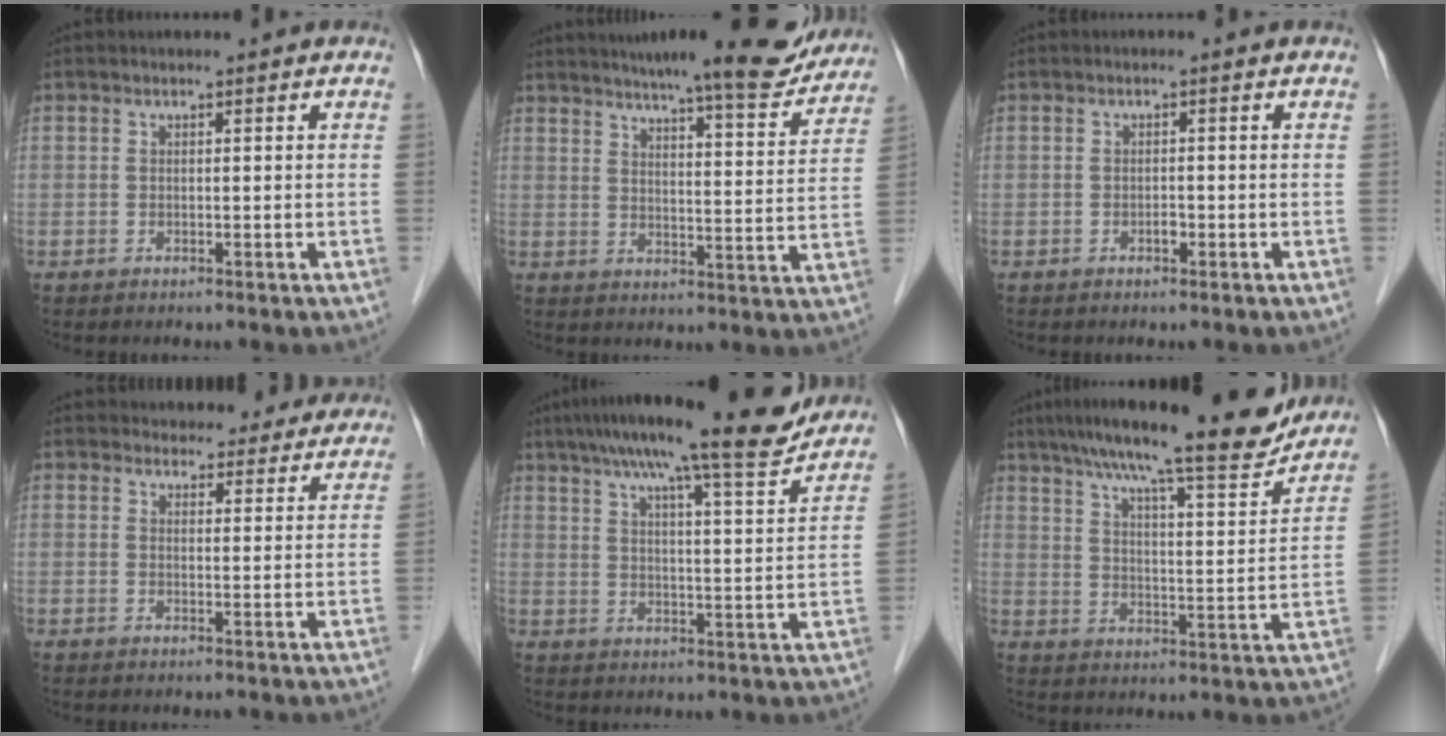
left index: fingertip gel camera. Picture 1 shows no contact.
{"total": 17.3, "force": [15.2, 1.8, 7.9], "torque": [-0.107, -0.005, 0.195]}
{"total": 0.9, "force": [-0.5, 0.4, 0.6], "torque": [-0.011, 0.002, -0.008]}
{"total": 11.6, "force": [10.9, 3.6, 1.9], "torque": [0.006, 0.008, 0.119]}
{"total": 16.7, "force": [14.1, 0.7, 8.9], "torque": [-0.135, 0.008, 0.196]}
{"total": 18.5, "force": [15.9, 1.8, 9.2], "torque": [-0.145, 0.001, 0.229]}